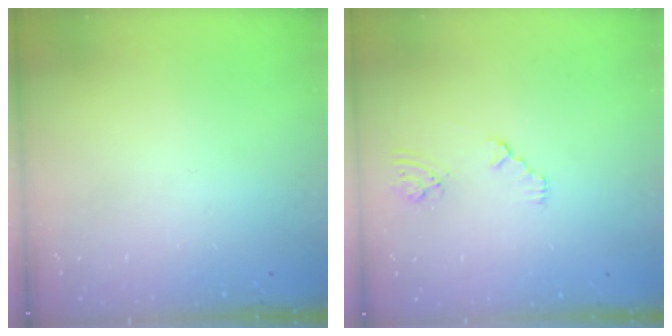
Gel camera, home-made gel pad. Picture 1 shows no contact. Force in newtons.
{"total": 2.1, "press": 2.1, "slide": 0.4}